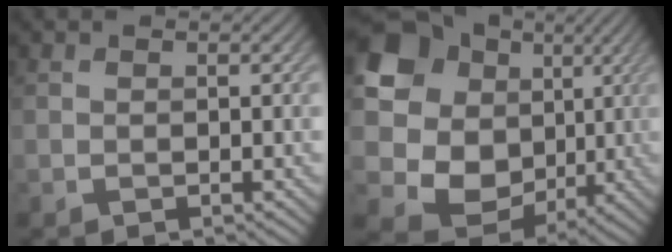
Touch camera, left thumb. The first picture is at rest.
{"total": 15.7, "force": [1.9, 13.3, 8.1], "torque": [-0.199, -0.016, 0.039]}